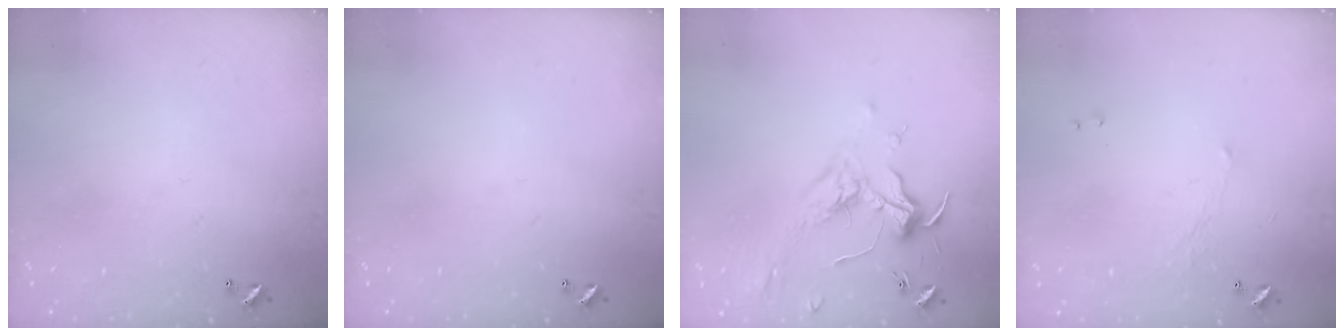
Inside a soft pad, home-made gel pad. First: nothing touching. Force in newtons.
{"total": 0.0}
{"total": 1.7, "press": 1.5, "slide": 0.8}
{"total": 0.6, "press": 0.2, "slide": 0.5}